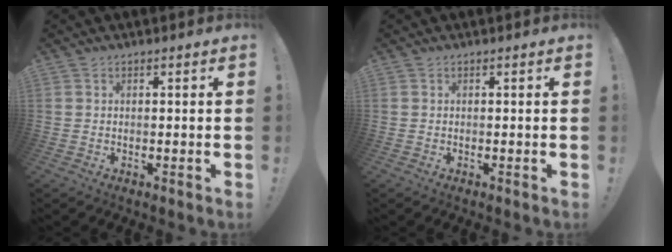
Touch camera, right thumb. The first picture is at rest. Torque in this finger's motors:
{"motor_torque": [0.00, 0.00, -0.12, 0.12, 0.01]}